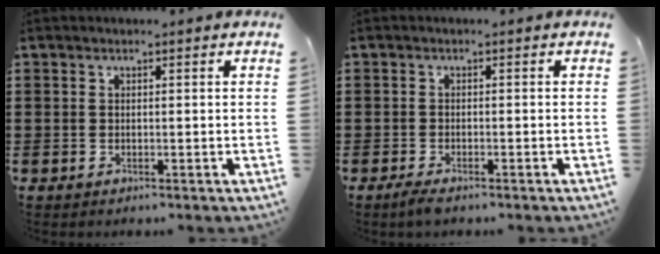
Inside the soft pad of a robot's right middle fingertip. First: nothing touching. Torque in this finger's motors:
{"motor_torque": [1.09, 0.49, 0.23, 0.05]}